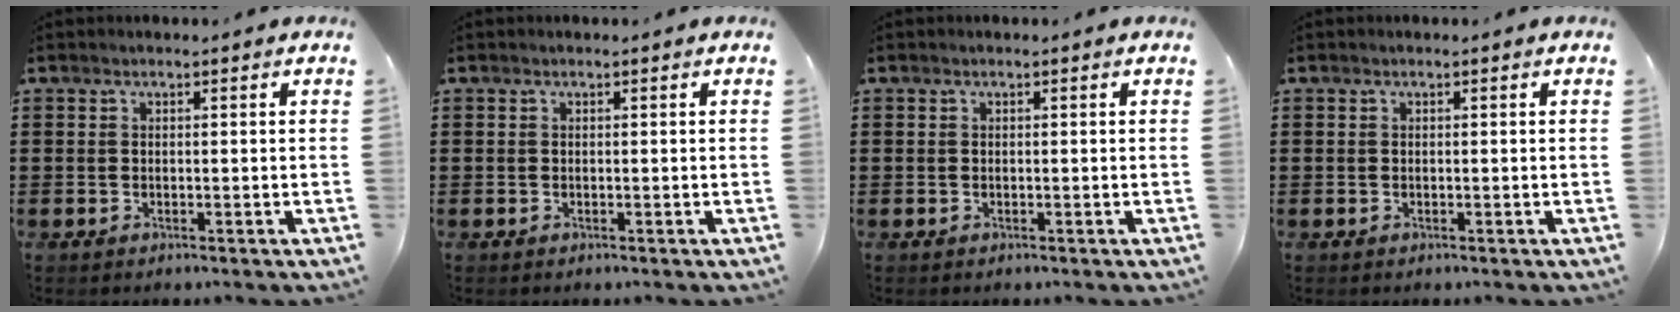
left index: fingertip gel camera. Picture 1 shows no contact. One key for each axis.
{"total": 0.0}
{"total": 0.0}
{"total": 0.0}